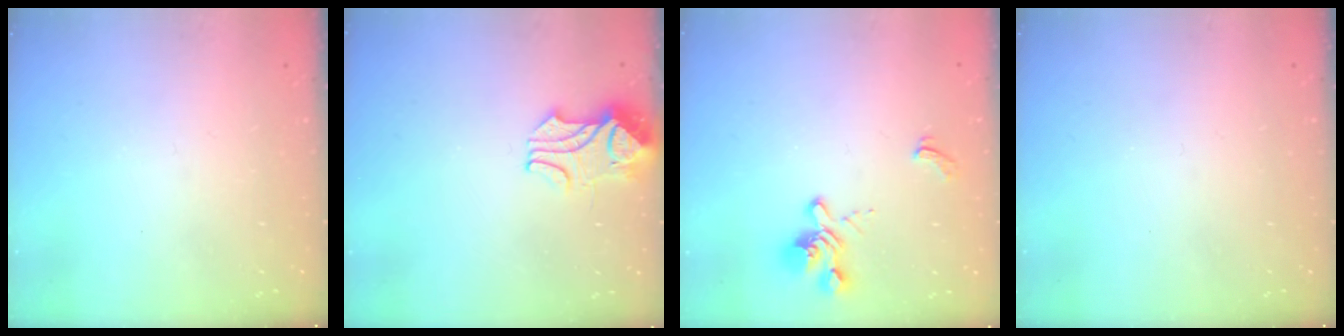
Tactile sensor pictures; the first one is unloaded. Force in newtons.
{"total": 2.2, "press": 2.0, "slide": 0.8}
{"total": 2.6, "press": 2.3, "slide": 1.3}
{"total": 0.0}